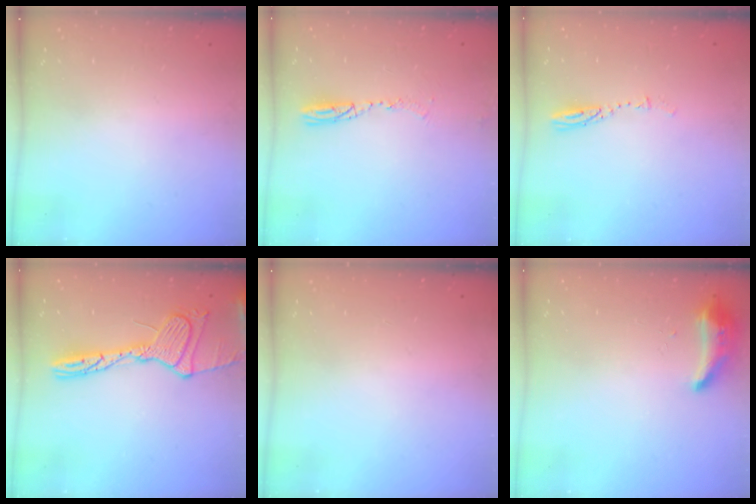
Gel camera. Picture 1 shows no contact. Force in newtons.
{"total": 5.9, "press": 5.8, "slide": 0.9}
{"total": 3.7, "press": 3.7, "slide": 0.3}
{"total": 19.3, "press": 19.2, "slide": 1.8}
{"total": 2.8, "press": 2.3, "slide": 1.7}
{"total": 9.6, "press": 9.6, "slide": 0.5}